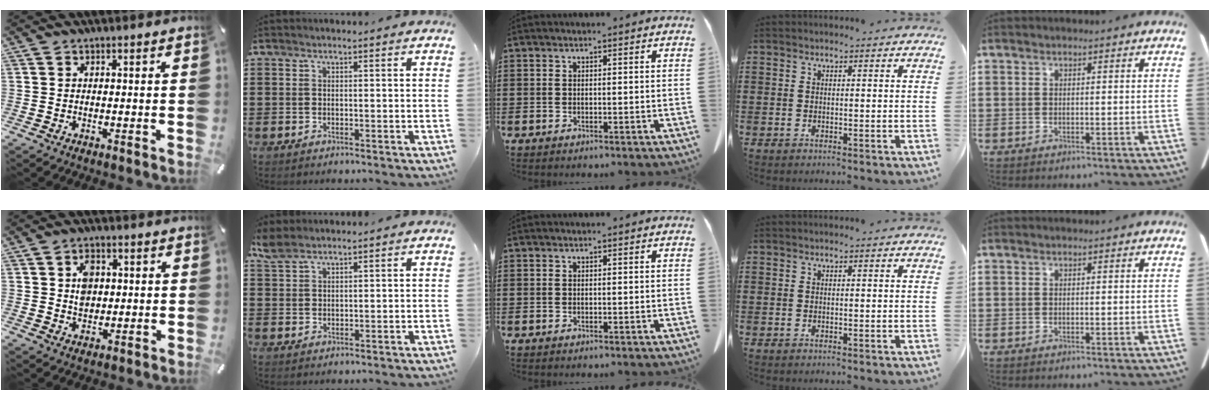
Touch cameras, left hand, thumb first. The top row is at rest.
{"thumb": {"total": 5.1, "force": [0.8, 4.3, 2.6], "torque": [-0.035, 0.000, 0.009]}, "index": {"total": 3.2, "force": [2.7, 1.2, 1.4], "torque": [-0.034, 0.003, 0.051]}}